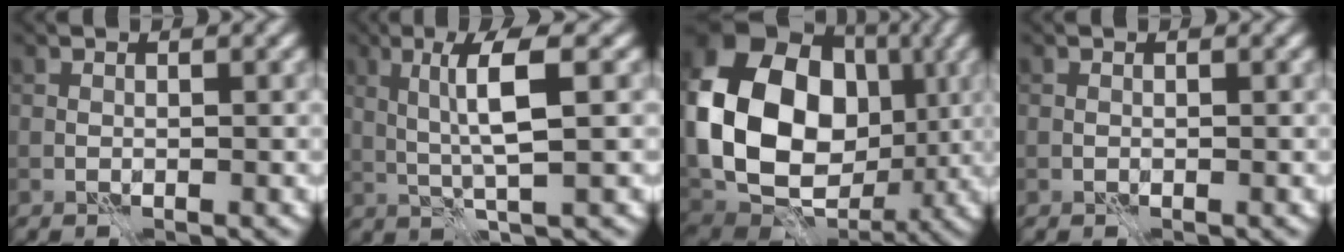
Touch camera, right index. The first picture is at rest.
{"total": 4.7, "force": [0.9, 0.5, 4.6], "torque": [-0.093, 0.005, 0.023]}
{"total": 17.4, "force": [0.7, 13.7, 10.7], "torque": [-0.214, -0.003, 0.010]}
{"total": 0.0}